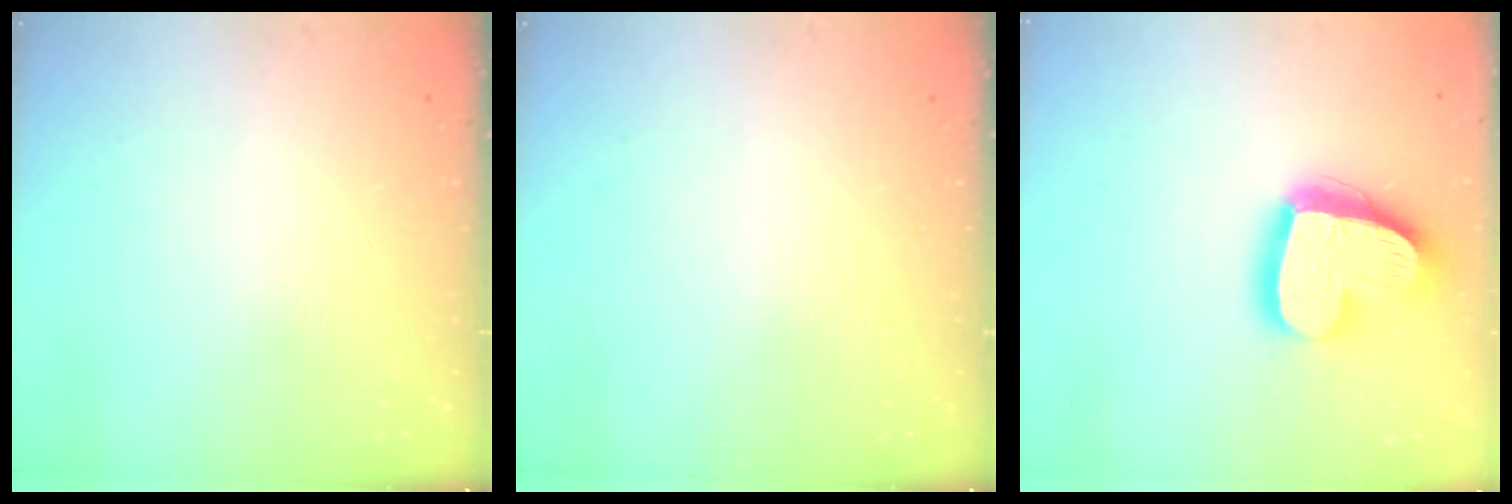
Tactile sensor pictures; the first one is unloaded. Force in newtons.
{"total": 0.0}
{"total": 20.5, "press": 20.4, "slide": 1.8}